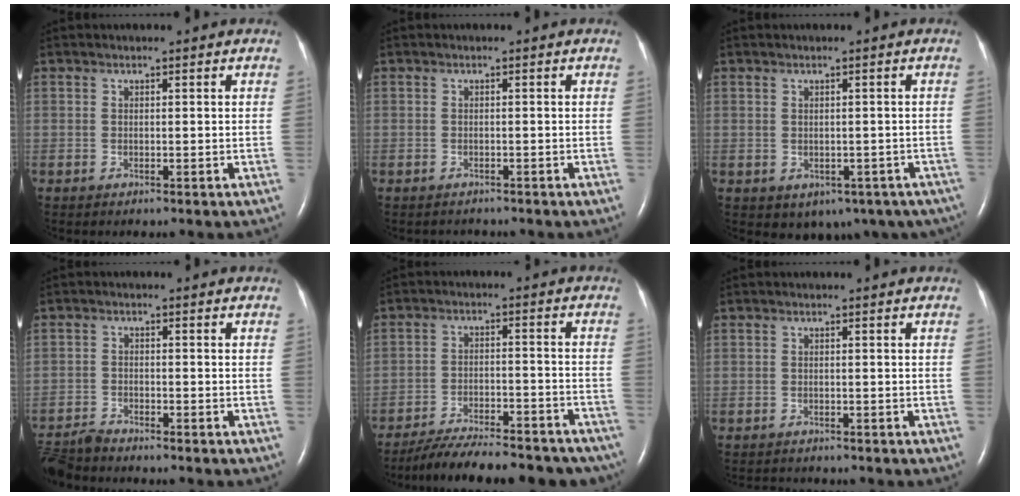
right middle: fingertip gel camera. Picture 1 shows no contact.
{"total": 1.4, "force": [-1.3, 0.5, 0.0], "torque": [-0.006, -0.003, -0.017]}
{"total": 8.6, "force": [-4.9, 6.2, 3.4], "torque": [-0.034, 0.014, -0.051]}
{"total": 5.0, "force": [-5.0, 0.2, 0.5], "torque": [-0.010, -0.020, -0.095]}
{"total": 20.0, "force": [-17.9, 4.5, 7.9], "torque": [-0.110, -0.006, -0.246]}
{"total": 2.3, "force": [-2.1, 0.7, 0.3], "torque": [-0.007, -0.006, -0.028]}